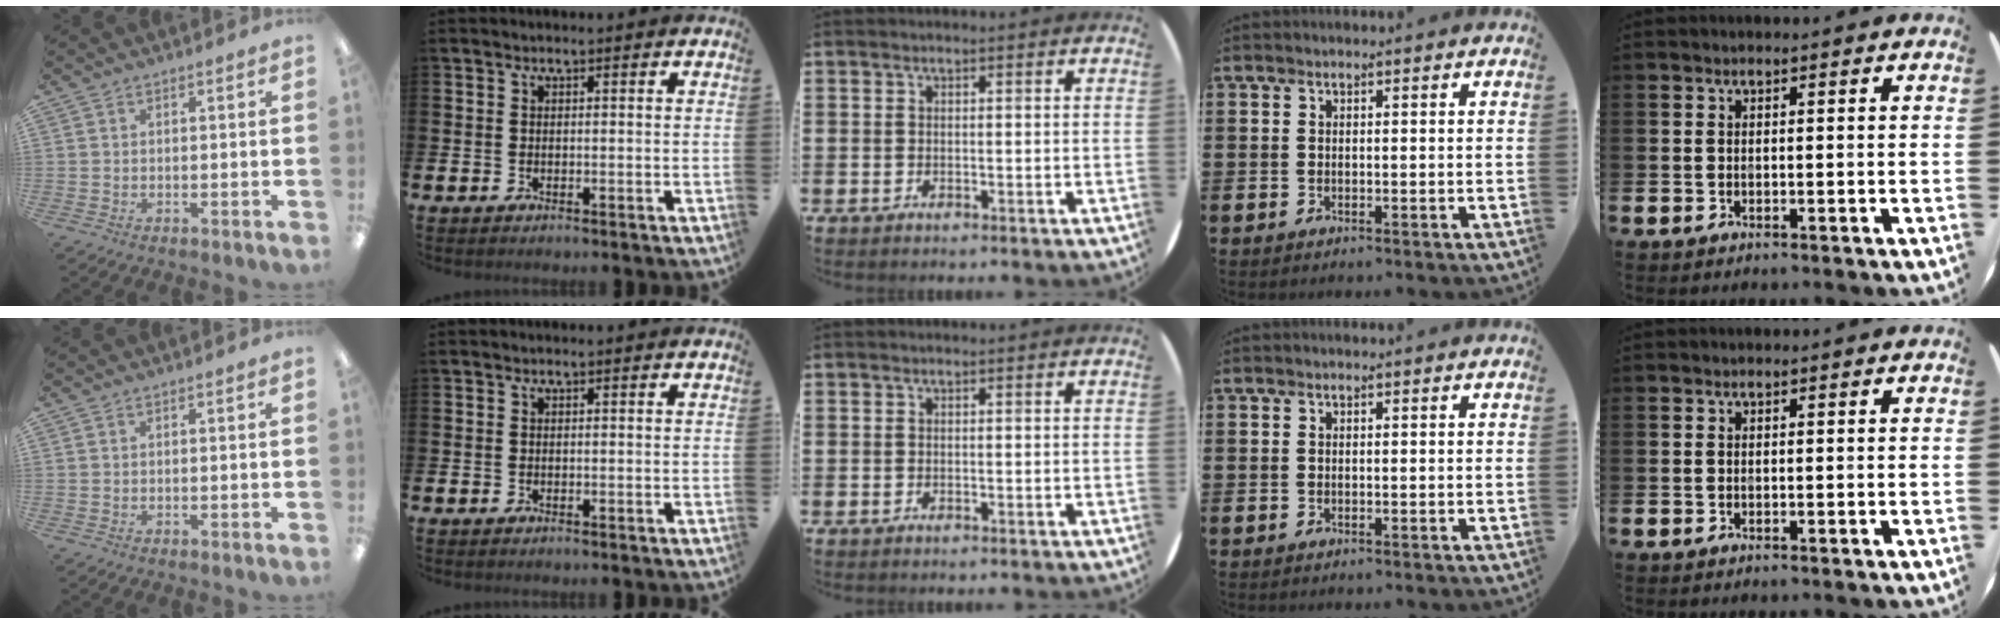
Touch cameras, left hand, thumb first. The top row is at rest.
{}